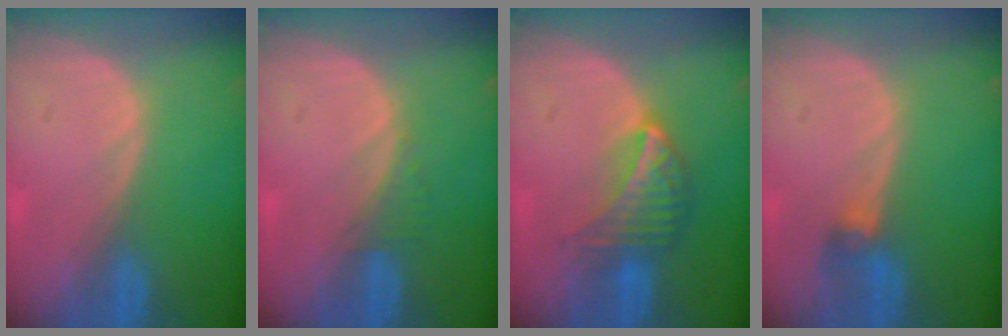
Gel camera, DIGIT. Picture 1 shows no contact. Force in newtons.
{"total": 1.3, "press": 1.2, "slide": 0.4}
{"total": 7.0, "press": 6.2, "slide": 3.2}
{"total": 2.8, "press": 2.6, "slide": 1.0}